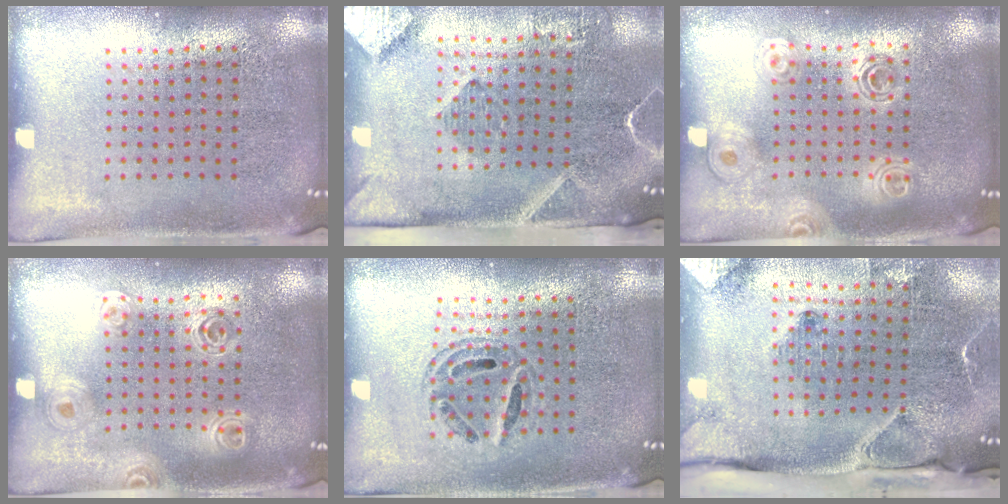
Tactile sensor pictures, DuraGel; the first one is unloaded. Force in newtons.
{"total": 2.9, "press": 2.1, "slide": 2.0}
{"total": 1.6, "press": 1.4, "slide": 0.7}
{"total": 1.4, "press": 1.3, "slide": 0.5}
{"total": 0.7, "press": 0.6, "slide": 0.2}
{"total": 3.3, "press": 2.3, "slide": 2.3}